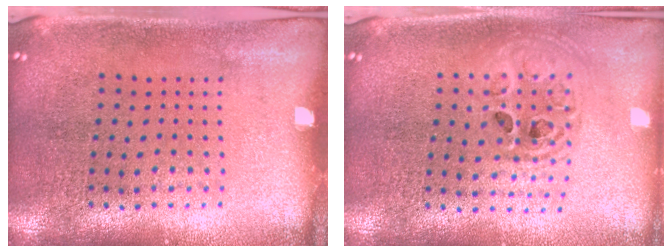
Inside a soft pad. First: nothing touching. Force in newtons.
{"total": 1.8, "press": 1.5, "slide": 1.0}